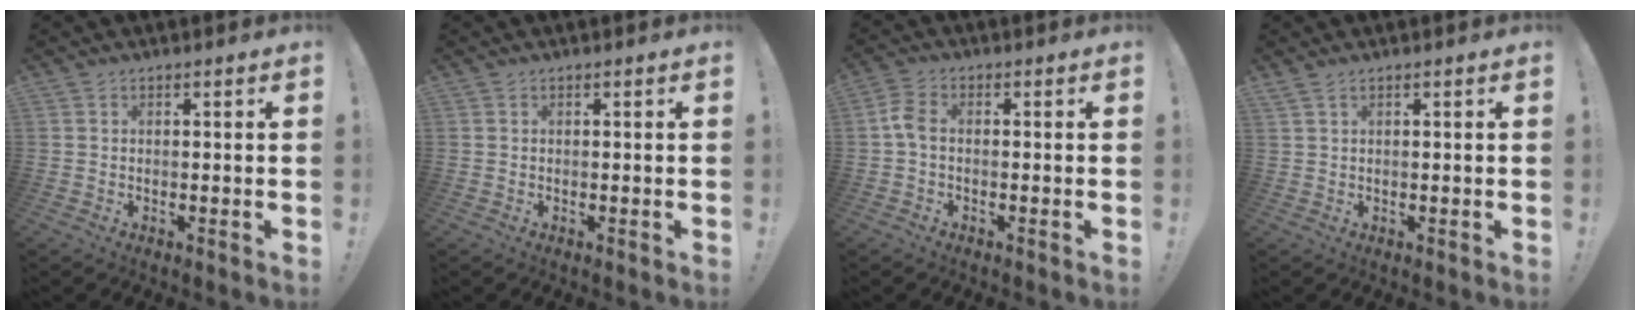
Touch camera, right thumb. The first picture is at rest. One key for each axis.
{"total": 0.0}
{"total": 4.6, "fx": -0.4, "fy": 2.6, "fz": 3.7, "tx": -0.077, "ty": 0.013, "tz": -0.005}
{"total": 1.5, "fx": 0.9, "fy": 0.2, "fz": 1.1, "tx": -0.030, "ty": 0.003, "tz": 0.019}